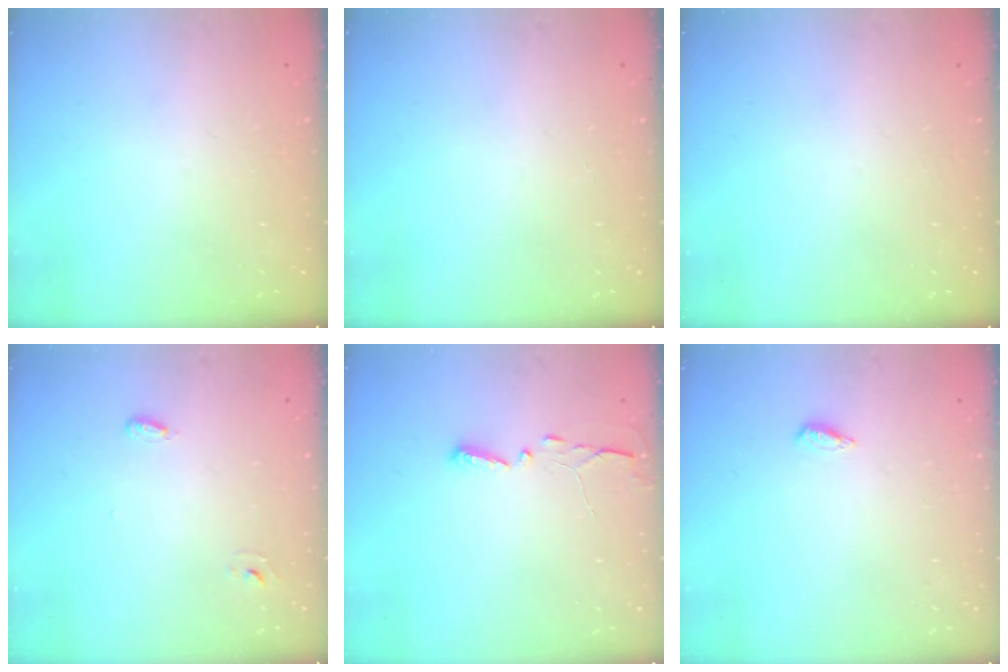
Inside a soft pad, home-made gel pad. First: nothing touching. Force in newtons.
{"total": 0.0}
{"total": 0.0}
{"total": 2.6, "press": 2.5, "slide": 0.6}
{"total": 2.9, "press": 2.9, "slide": 0.4}
{"total": 3.1, "press": 3.0, "slide": 0.6}